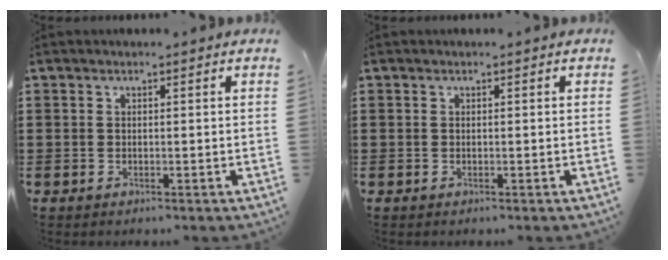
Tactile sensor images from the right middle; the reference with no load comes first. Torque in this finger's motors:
{"motor_torque": [0.00, 0.00, 0.00, 0.00]}